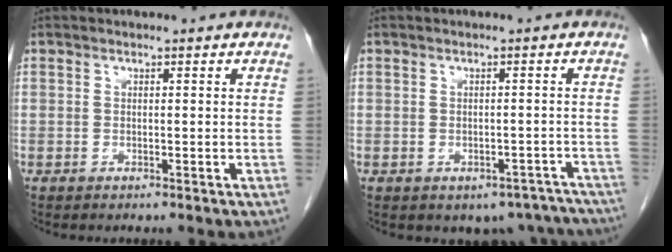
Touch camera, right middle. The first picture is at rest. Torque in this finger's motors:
{"motor_torque": [1.09, -1.05, 0.01, 0.04]}